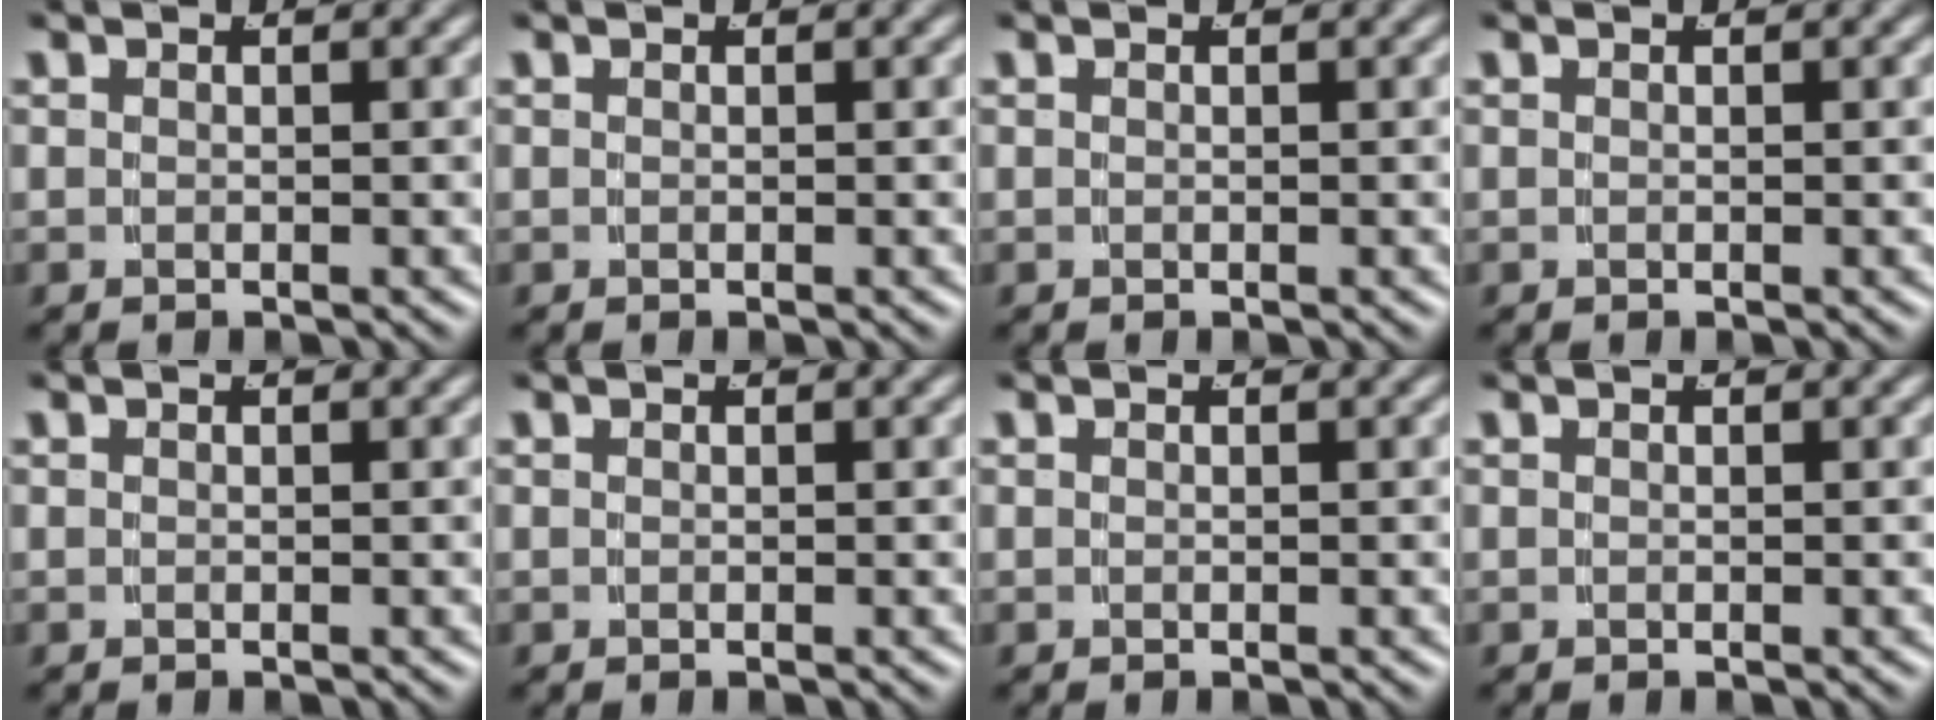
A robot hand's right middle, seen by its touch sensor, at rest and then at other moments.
{"total": 0.0}
{"total": 0.0}
{"total": 0.0}
{"total": 0.0}
{"total": 0.0}
{"total": 0.0}
{"total": 0.0}